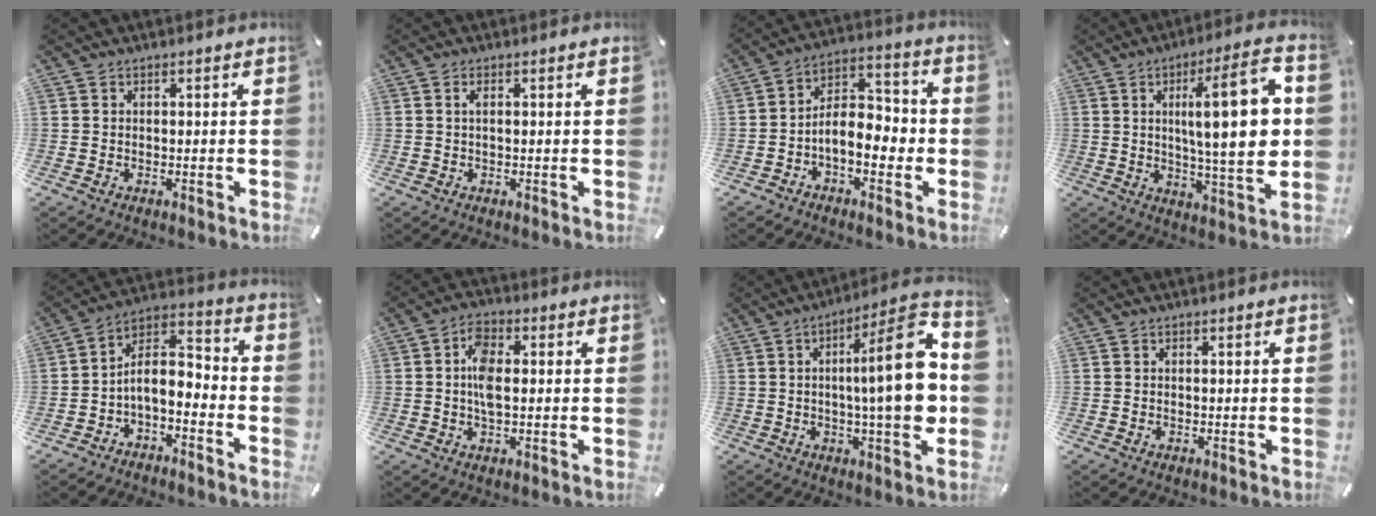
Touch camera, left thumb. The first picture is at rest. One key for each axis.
{"total": 1.1, "fx": 0.2, "fy": 0.2, "fz": 1.1, "tx": -0.023, "ty": 0.000, "tz": 0.002}
{"total": 9.7, "fx": -3.2, "fy": 6.2, "fz": 6.6, "tx": -0.106, "ty": 0.012, "tz": -0.058}
{"total": 20.3, "fx": 2.9, "fy": 4.7, "fz": 19.5, "tx": -0.300, "ty": -0.009, "tz": 0.028}
{"total": 6.9, "fx": -3.3, "fy": 4.2, "fz": 4.4, "tx": -0.082, "ty": 0.006, "tz": -0.063}
{"total": 6.6, "fx": 0.4, "fy": 3.5, "fz": 5.7, "tx": -0.107, "ty": 0.000, "tz": 0.000}
{"total": 19.0, "fx": 0.7, "fy": 3.8, "fz": 18.6, "tx": -0.268, "ty": -0.007, "tz": -0.004}
{"total": 0.0}